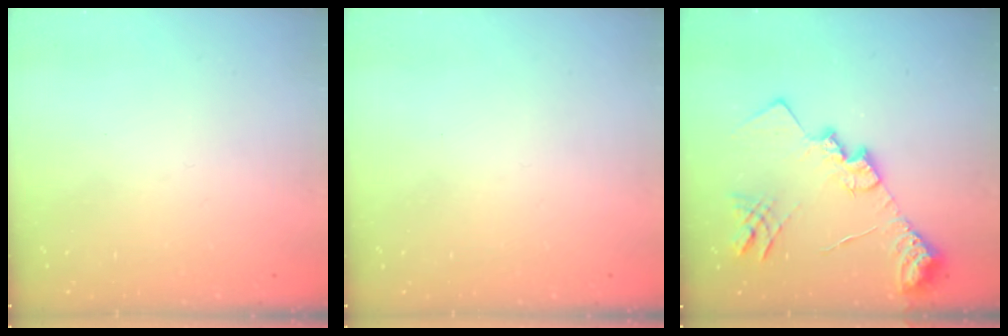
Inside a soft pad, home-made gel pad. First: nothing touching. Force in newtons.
{"total": 0.0}
{"total": 19.1, "press": 19.0, "slide": 1.6}